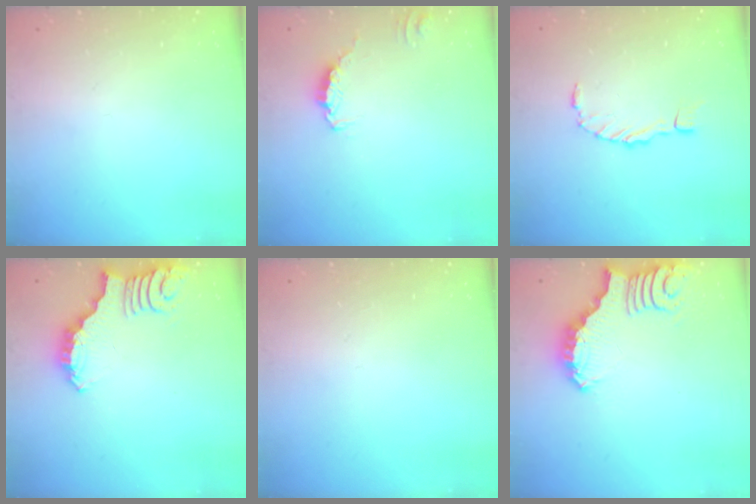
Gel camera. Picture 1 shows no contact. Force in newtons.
{"total": 0.0}
{"total": 0.6, "press": 0.6, "slide": 0.2}
{"total": 2.7, "press": 2.6, "slide": 0.5}
{"total": 0.0}
{"total": 3.4, "press": 3.3, "slide": 0.8}